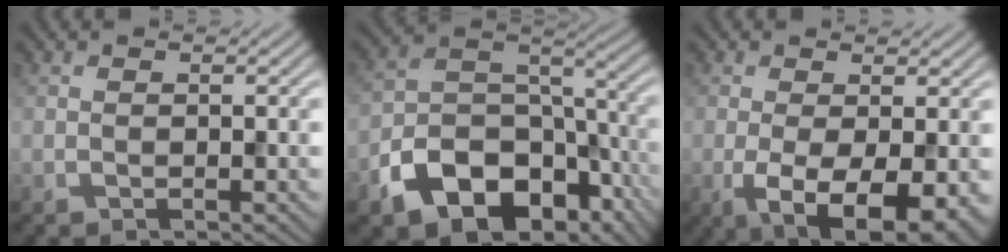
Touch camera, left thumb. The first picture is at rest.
{"total": 14.7, "force": [-8.2, 9.2, 7.9], "torque": [-0.169, -0.038, -0.141]}
{"total": 8.4, "force": [-2.8, 3.7, 7.1], "torque": [-0.143, -0.020, -0.038]}